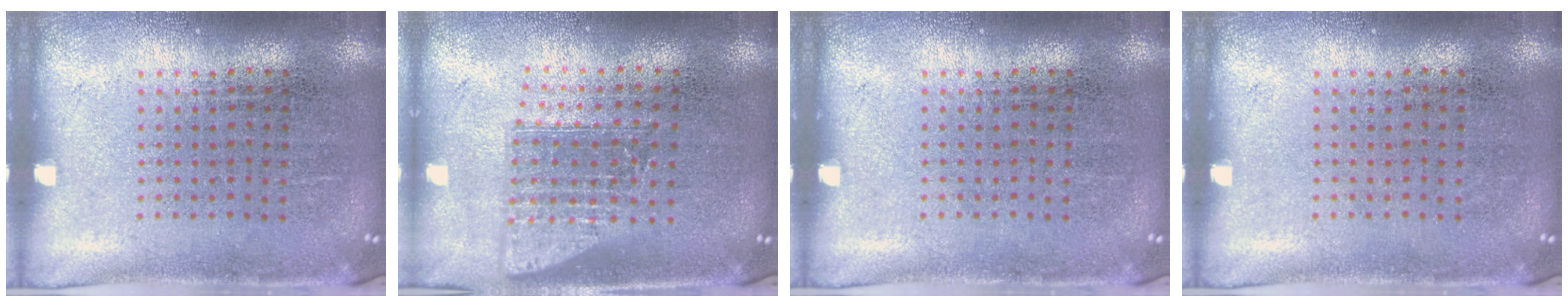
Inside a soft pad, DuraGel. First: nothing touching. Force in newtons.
{"total": 1.6, "press": 1.2, "slide": 1.0}
{"total": 0.0}
{"total": 0.0}